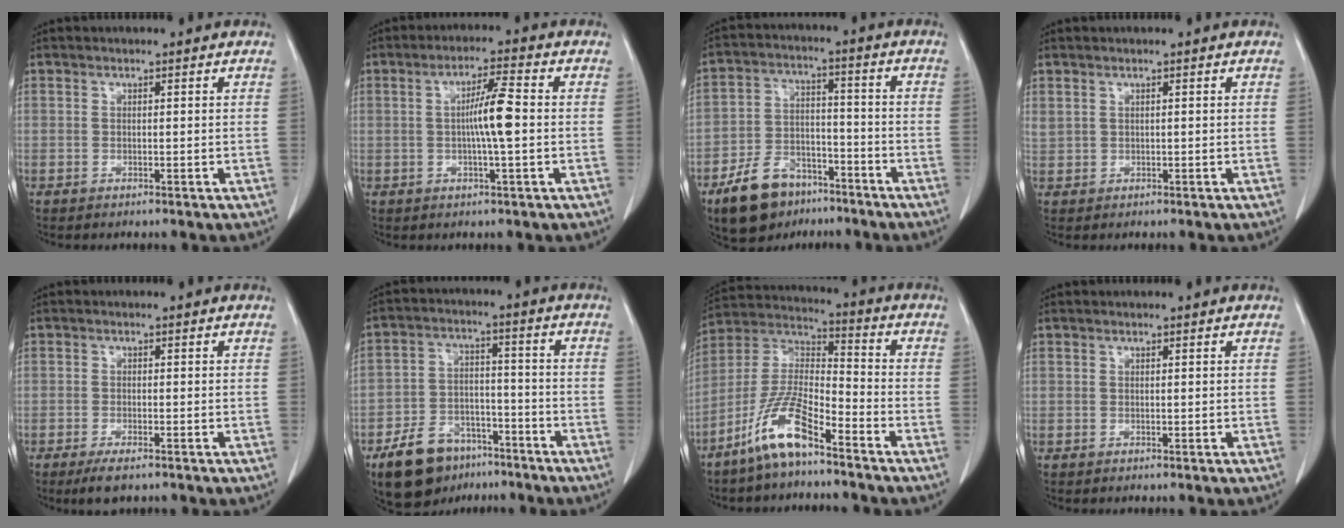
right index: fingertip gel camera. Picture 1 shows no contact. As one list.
[{"total": 6.0, "force": [-0.1, 0.0, 6.0], "torque": [-0.105, 0.006, -0.001]}, {"total": 11.0, "force": [-7.5, 6.1, 5.1], "torque": [-0.105, 0.004, -0.127]}, {"total": 1.3, "force": [0.8, 0.8, 0.5], "torque": [-0.016, 0.016, 0.028]}, {"total": 3.5, "force": [-2.5, 0.8, 2.3], "torque": [-0.044, -0.006, -0.039]}, {"total": 11.5, "force": [-7.8, 6.7, 5.1], "torque": [-0.097, 0.009, -0.128]}, {"total": 11.4, "force": [-7.7, 2.2, 8.2], "torque": [-0.177, -0.001, -0.154]}, {"total": 0.0}]